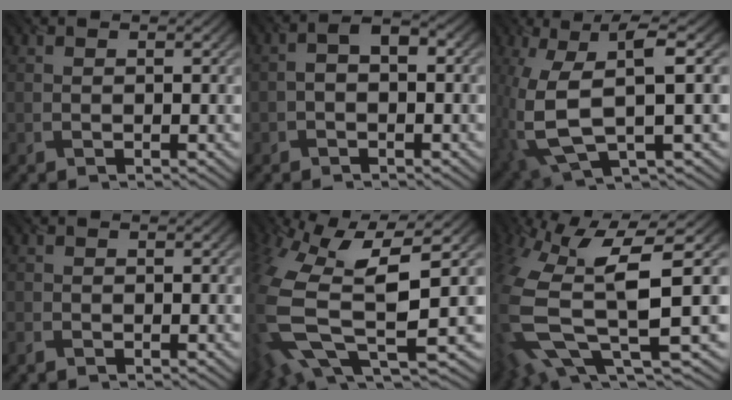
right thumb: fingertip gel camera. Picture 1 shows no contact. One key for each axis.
{"total": 3.0, "fx": -0.1, "fy": 1.6, "fz": 2.5, "tx": -0.049, "ty": 0.012, "tz": -0.008}
{"total": 11.3, "fx": -0.1, "fy": 4.1, "fz": 10.6, "tx": -0.242, "ty": -0.008, "tz": 0.004}
{"total": 0.9, "fx": -0.8, "fy": 0.3, "fz": 0.3, "tx": -0.012, "ty": -0.005, "tz": -0.019}
{"total": 15.2, "fx": -1.5, "fy": 6.4, "fz": 13.7, "tx": -0.337, "ty": -0.018, "tz": -0.008}
{"total": 13.9, "fx": -1.6, "fy": 5.3, "fz": 12.8, "tx": -0.309, "ty": -0.024, "tz": -0.006}